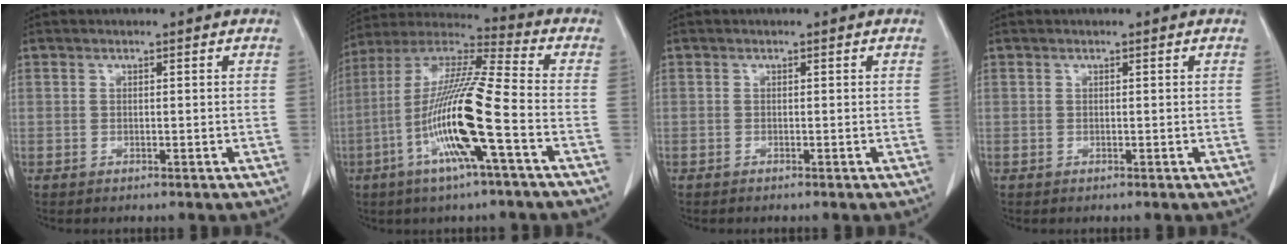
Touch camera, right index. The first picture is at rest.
{"total": 16.7, "force": [-5.3, -0.1, 15.9], "torque": [-0.320, -0.006, -0.108]}
{"total": 0.0}
{"total": 0.0}